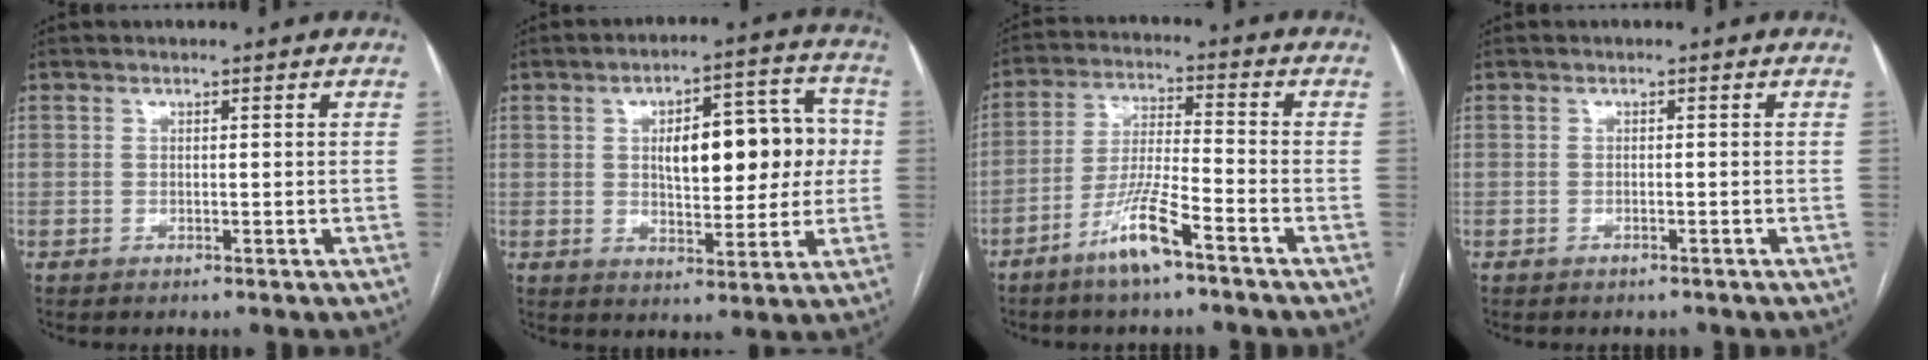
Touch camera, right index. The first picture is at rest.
{"total": 13.9, "force": [1.5, 5.8, 12.5], "torque": [-0.167, 0.037, 0.032]}
{"total": 8.7, "force": [-5.5, 0.4, 6.7], "torque": [-0.138, -0.009, -0.107]}
{"total": 0.8, "force": [-0.7, 0.3, 0.2], "torque": [-0.008, -0.001, -0.008]}